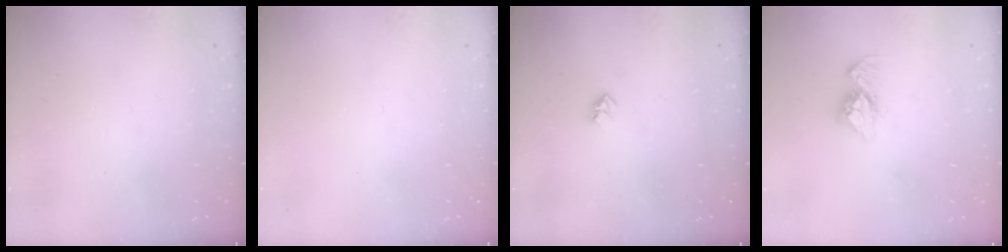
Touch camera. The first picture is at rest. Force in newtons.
{"total": 0.0}
{"total": 2.6, "press": 2.6, "slide": 0.4}
{"total": 11.1, "press": 11.0, "slide": 0.9}